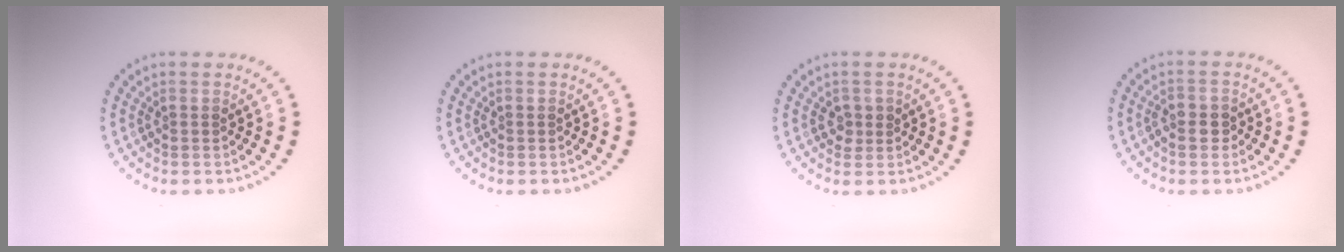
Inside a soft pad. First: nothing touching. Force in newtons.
{"total": 0.0}
{"total": 1.3, "press": 1.2, "slide": 0.3}
{"total": 1.5, "press": 1.5, "slide": 0.5}